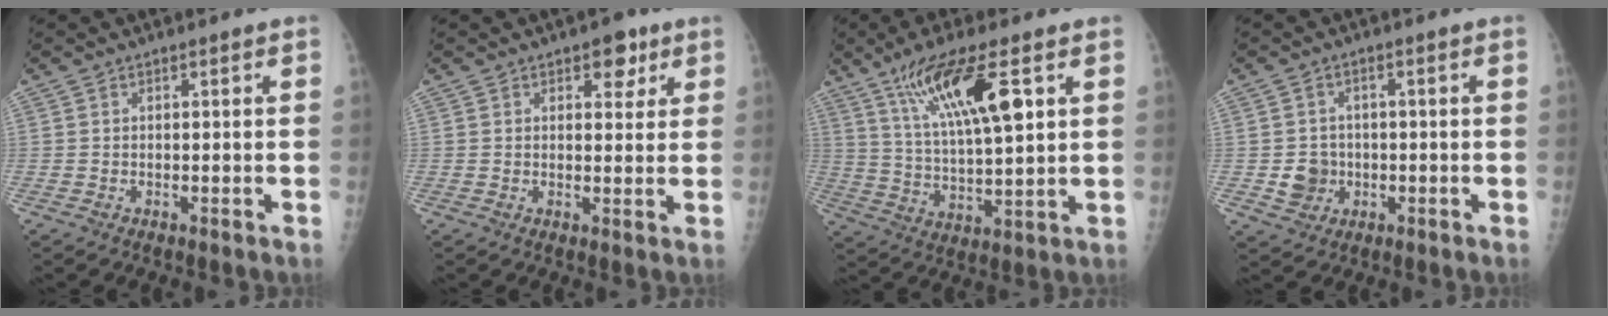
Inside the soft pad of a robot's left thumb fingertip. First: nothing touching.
{"total": 4.7, "force": [2.6, 2.8, 2.8], "torque": [-0.007, -0.008, 0.029]}
{"total": 15.1, "force": [6.7, 3.3, 13.1], "torque": [-0.240, -0.021, 0.128]}
{"total": 4.6, "force": [-0.9, 4.2, 1.5], "torque": [-0.001, 0.006, -0.010]}